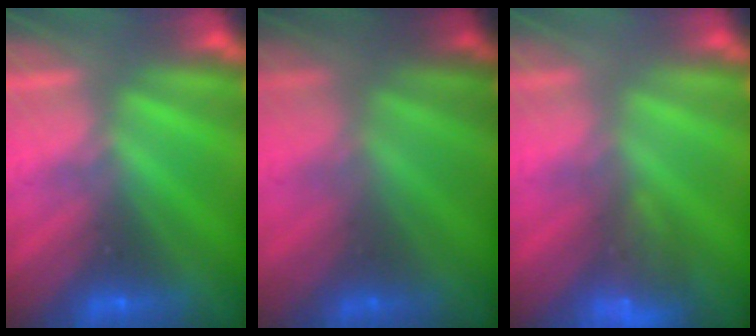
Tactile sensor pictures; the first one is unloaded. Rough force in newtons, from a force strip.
{"total": 1.7}
{"total": 9.2}